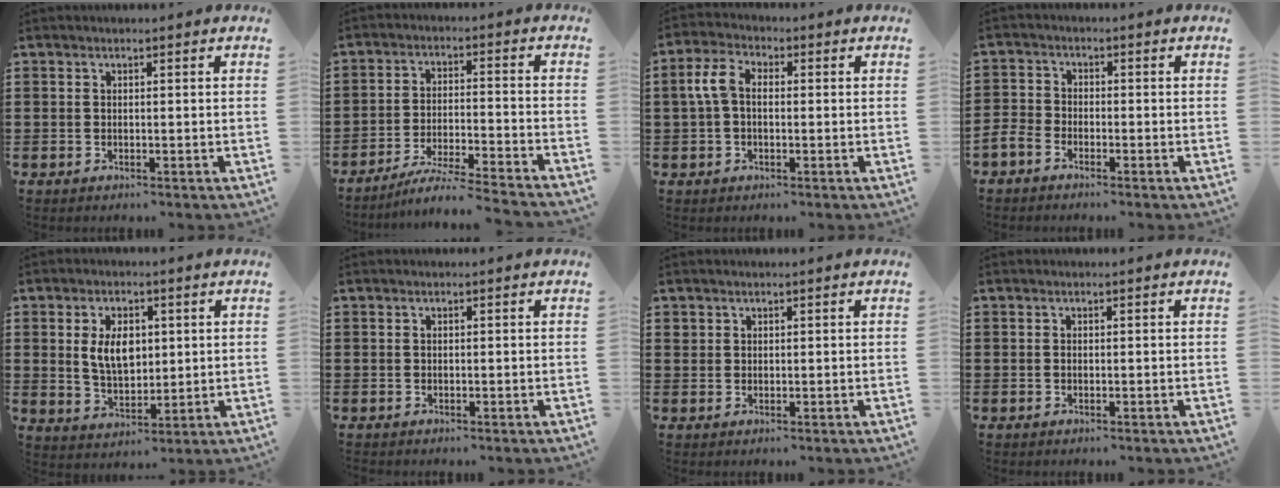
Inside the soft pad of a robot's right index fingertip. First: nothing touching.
{"total": 5.6, "force": [-5.2, -0.6, 1.9], "torque": [-0.045, -0.019, -0.105]}
{"total": 4.9, "force": [0.0, 3.0, 3.9], "torque": [-0.101, 0.003, -0.007]}
{"total": 2.3, "force": [-2.0, 0.9, 0.5], "torque": [-0.026, -0.001, -0.046]}
{"total": 6.6, "force": [1.4, 3.9, 5.2], "torque": [-0.109, 0.006, 0.021]}
{"total": 0.0}
{"total": 0.9, "force": [0.6, 0.7, 0.1], "torque": [-0.003, 0.002, 0.013]}
{"total": 0.0}